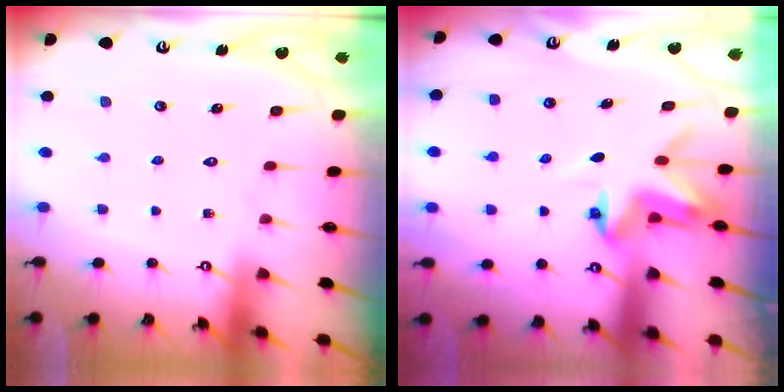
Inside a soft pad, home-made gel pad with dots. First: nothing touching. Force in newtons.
{"total": 3.8, "press": 3.8, "slide": 0.3}